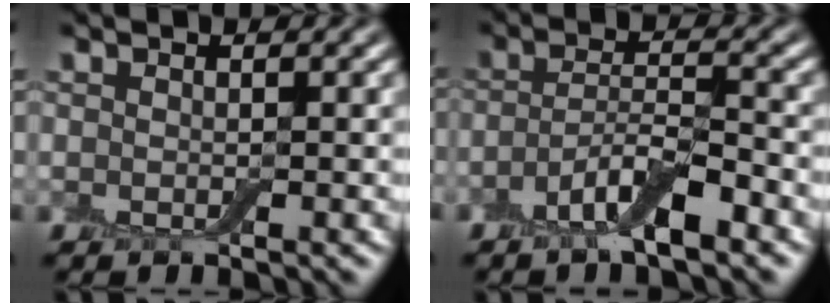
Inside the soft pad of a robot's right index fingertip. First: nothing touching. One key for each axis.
{"total": 4.4, "fx": -2.5, "fy": 1.2, "fz": 3.5, "tx": -0.066, "ty": 0.003, "tz": -0.055}